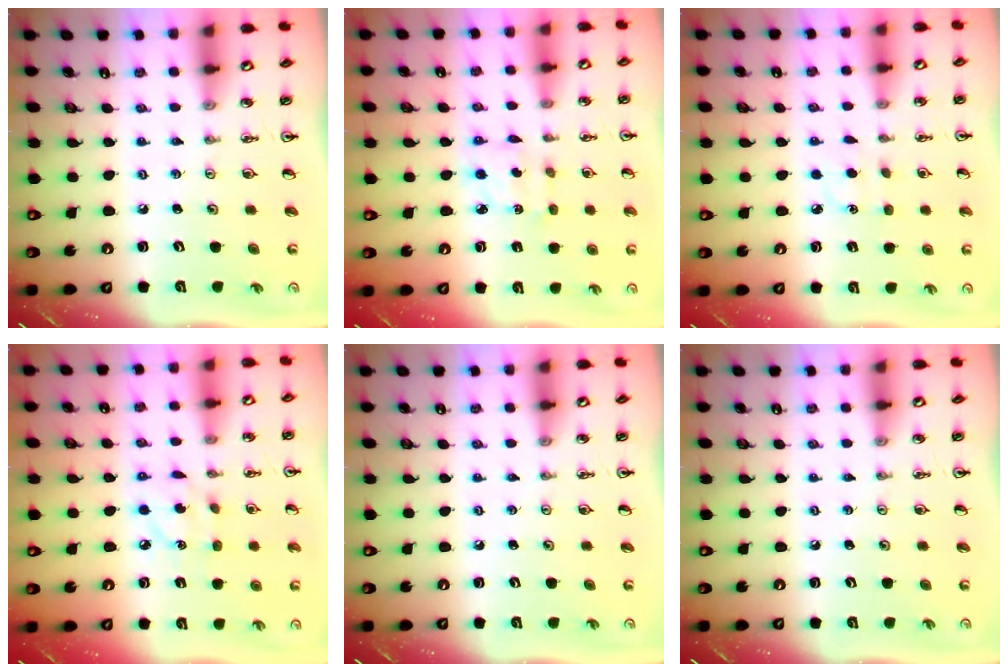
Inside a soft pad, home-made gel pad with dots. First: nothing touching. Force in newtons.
{"total": 2.5, "press": 2.5, "slide": 0.1}
{"total": 3.6, "press": 3.6, "slide": 0.5}
{"total": 5.4, "press": 5.4, "slide": 0.3}
{"total": 0.0}
{"total": 0.0}